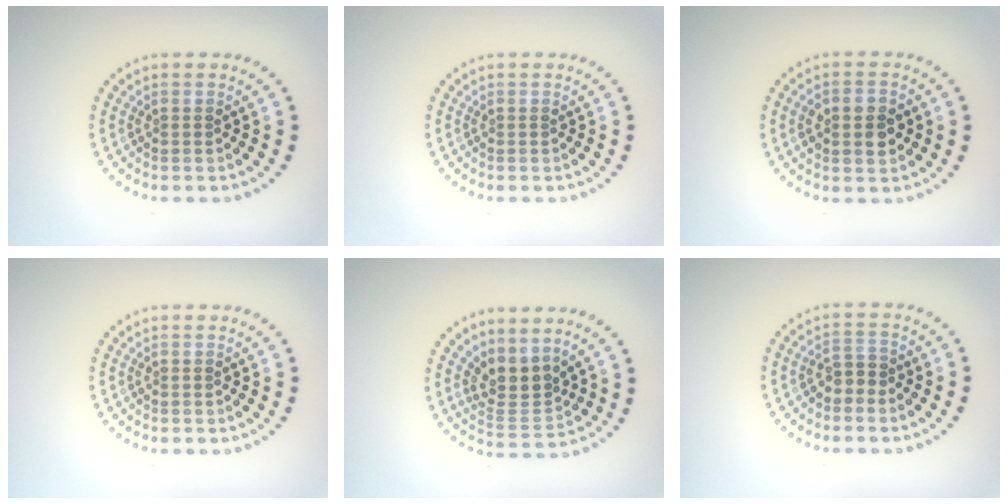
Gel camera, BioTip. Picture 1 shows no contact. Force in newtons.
{"total": 0.0}
{"total": 3.8, "press": 3.8, "slide": 0.2}
{"total": 0.0}
{"total": 3.2, "press": 2.4, "slide": 2.0}
{"total": 1.9, "press": 1.6, "slide": 1.0}